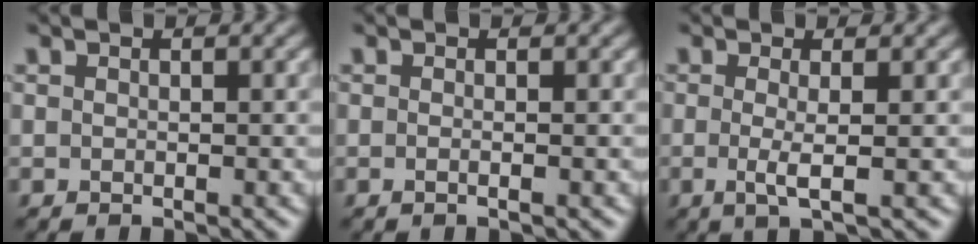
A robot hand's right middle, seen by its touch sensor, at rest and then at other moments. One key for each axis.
{"total": 0.6, "fx": -0.2, "fy": 0.1, "fz": 0.5, "tx": -0.008, "ty": 0.000, "tz": -0.008}
{"total": 2.2, "fx": -0.4, "fy": 0.2, "fz": 2.1, "tx": -0.043, "ty": -0.008, "tz": -0.008}